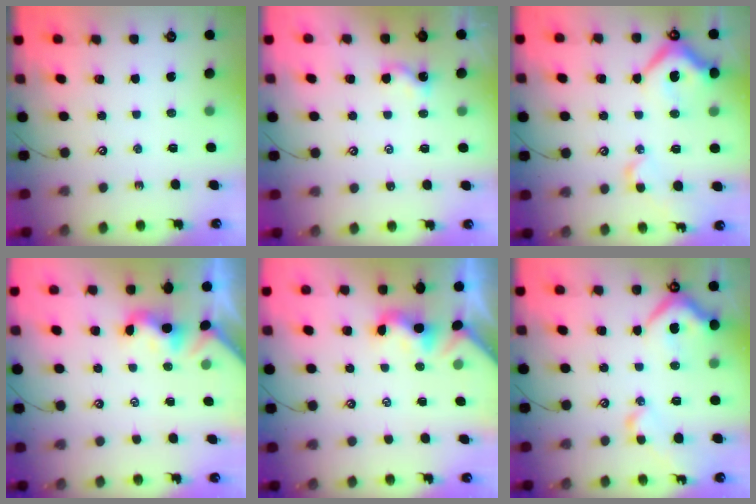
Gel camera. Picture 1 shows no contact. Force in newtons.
{"total": 0.0}
{"total": 10.5, "press": 10.4, "slide": 1.6}
{"total": 2.0, "press": 2.0, "slide": 0.5}
{"total": 1.9, "press": 1.9, "slide": 0.6}
{"total": 10.9, "press": 10.7, "slide": 1.8}